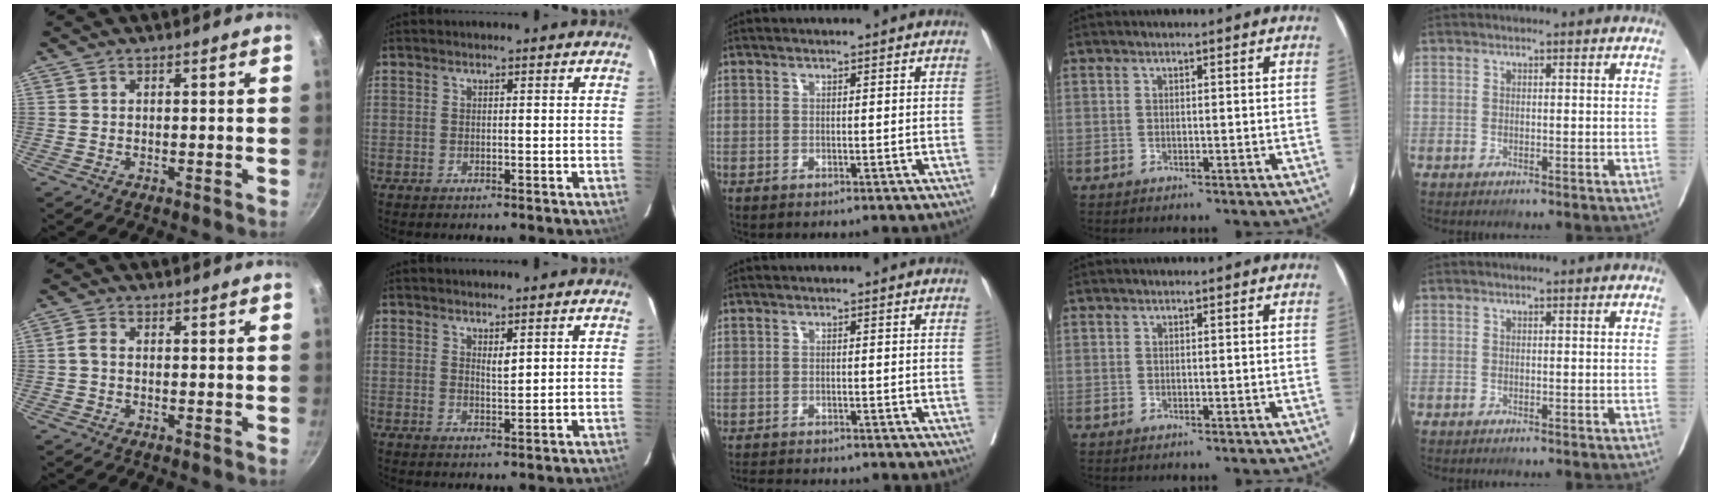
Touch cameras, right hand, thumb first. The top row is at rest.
{"thumb": {"total": 1.9, "force": [-0.3, 1.2, 1.5], "torque": [-0.031, 0.004, -0.012]}, "index": {"total": 1.6, "force": [1.0, 0.3, 1.3], "torque": [-0.025, -0.005, 0.020]}, "middle": {"total": 5.2, "force": [-4.9, 0.5, 1.5], "torque": [-0.015, -0.011, -0.078]}}